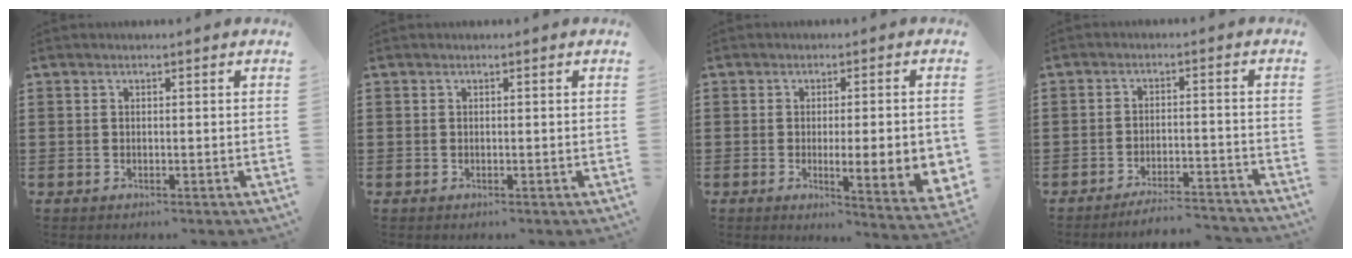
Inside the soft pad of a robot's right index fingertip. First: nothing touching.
{"total": 0.0}
{"total": 6.8, "force": [-0.8, 1.2, 6.6], "torque": [-0.097, -0.014, -0.011]}
{"total": 4.3, "force": [-4.1, 0.1, 1.1], "torque": [-0.020, 0.000, -0.081]}